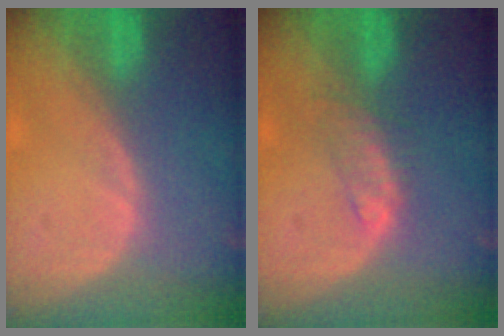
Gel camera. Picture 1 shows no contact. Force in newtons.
{"total": 2.5, "press": 2.4, "slide": 0.3}